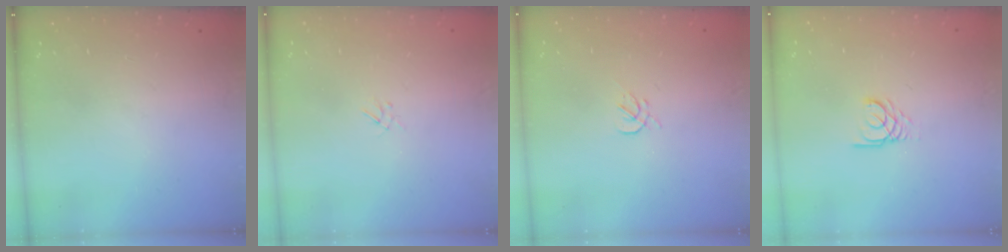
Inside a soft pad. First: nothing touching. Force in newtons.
{"total": 1.0, "press": 0.9, "slide": 0.4}
{"total": 1.6, "press": 1.5, "slide": 0.6}
{"total": 2.5, "press": 2.5, "slide": 0.2}